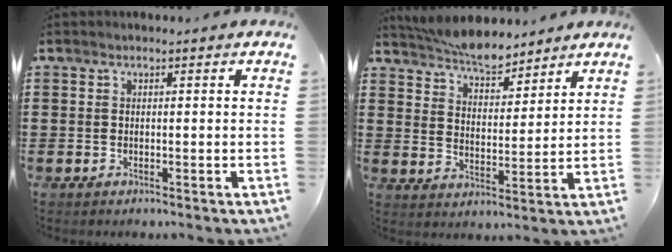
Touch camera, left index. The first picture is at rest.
{"total": 5.9, "force": [5.7, 1.1, 1.5], "torque": [-0.050, -0.020, 0.102]}